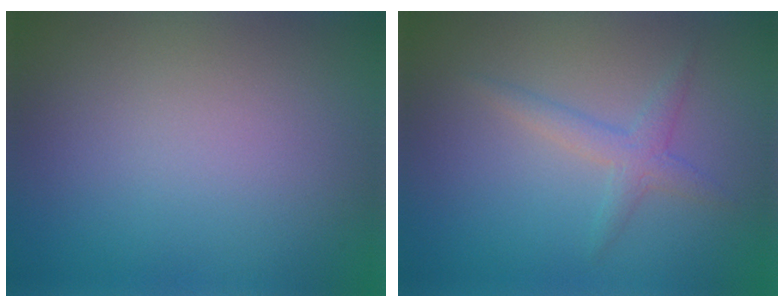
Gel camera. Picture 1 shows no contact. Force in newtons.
{"total": 1.9, "press": 1.9, "slide": 0.1}